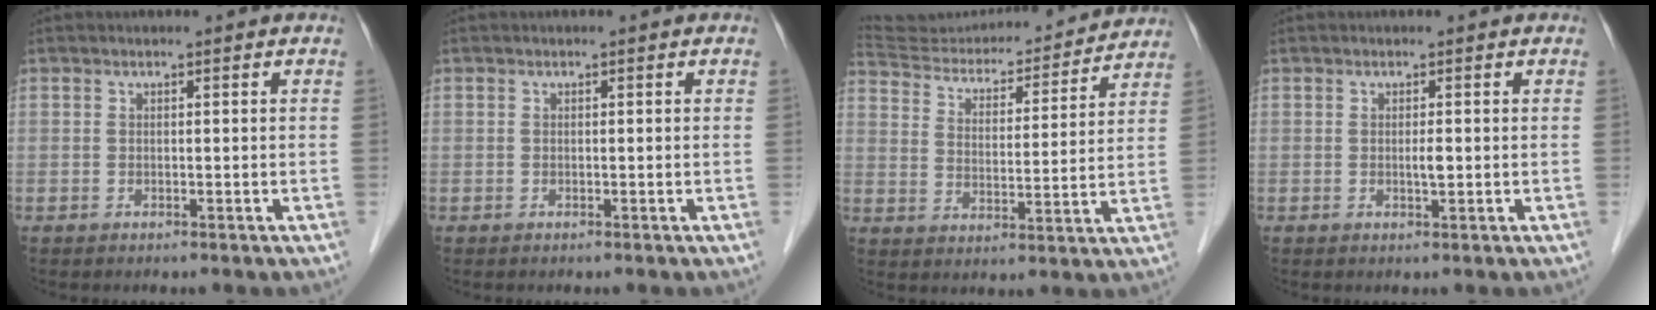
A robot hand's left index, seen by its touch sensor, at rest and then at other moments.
{"total": 0.0}
{"total": 23.2, "force": [22.0, 4.6, 5.7], "torque": [-0.100, -0.007, 0.308]}
{"total": 0.9, "force": [0.1, 0.1, 0.9], "torque": [-0.018, -0.002, 0.002]}